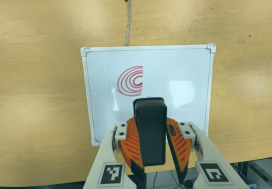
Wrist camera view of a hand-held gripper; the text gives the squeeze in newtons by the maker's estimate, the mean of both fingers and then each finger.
{"total": 11.5, "left": 11.0, "right": 12.1}